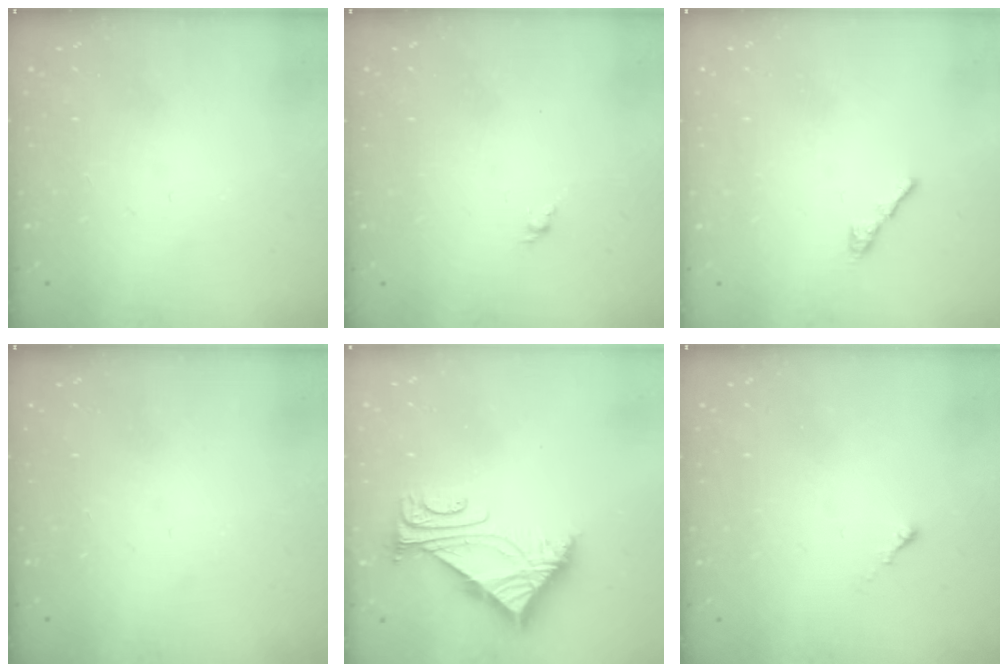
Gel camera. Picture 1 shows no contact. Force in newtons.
{"total": 1.6, "press": 1.5, "slide": 0.6}
{"total": 0.6, "press": 0.4, "slide": 0.4}
{"total": 0.0}
{"total": 6.1, "press": 6.1, "slide": 0.0}
{"total": 0.0}